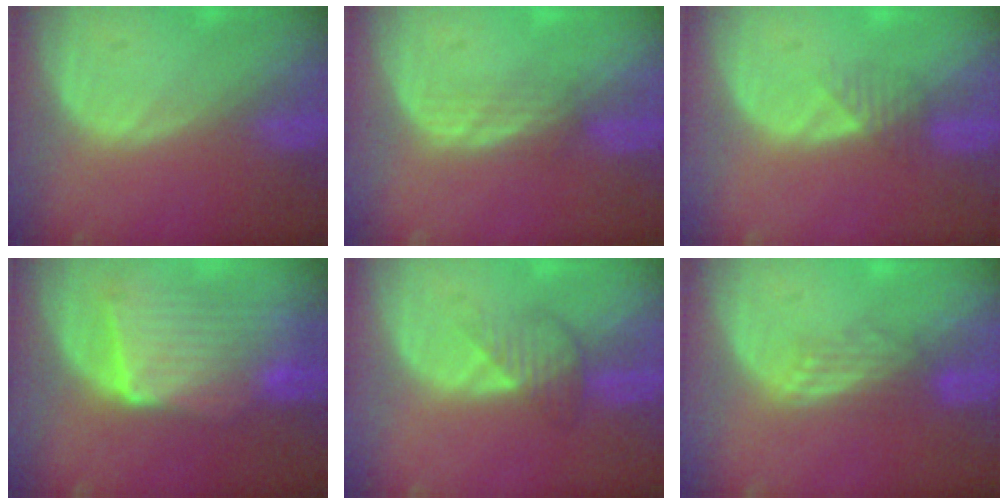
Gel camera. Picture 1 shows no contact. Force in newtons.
{"total": 2.3, "press": 2.2, "slide": 0.6}
{"total": 2.3, "press": 2.1, "slide": 1.0}
{"total": 9.2, "press": 8.7, "slide": 3.0}
{"total": 3.3, "press": 3.3, "slide": 0.2}
{"total": 2.8, "press": 2.7, "slide": 0.6}